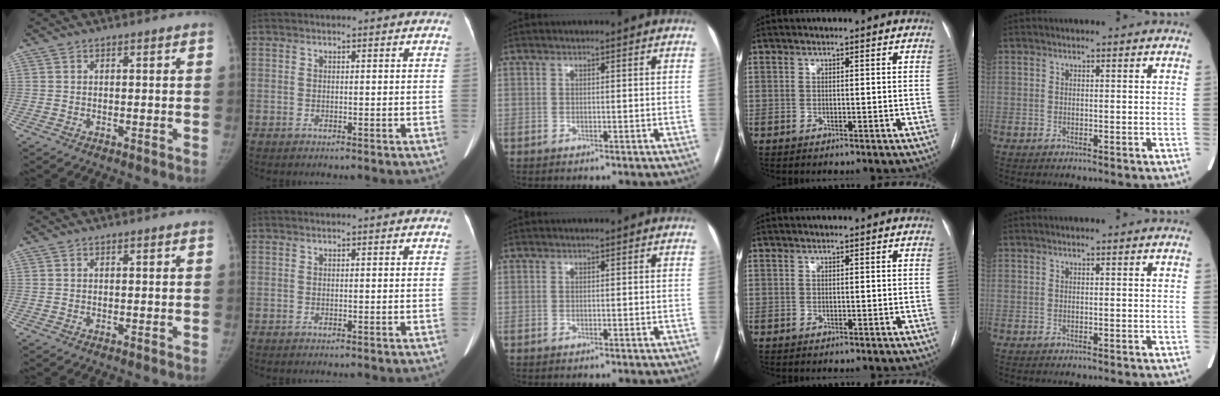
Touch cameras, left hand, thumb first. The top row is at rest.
{}